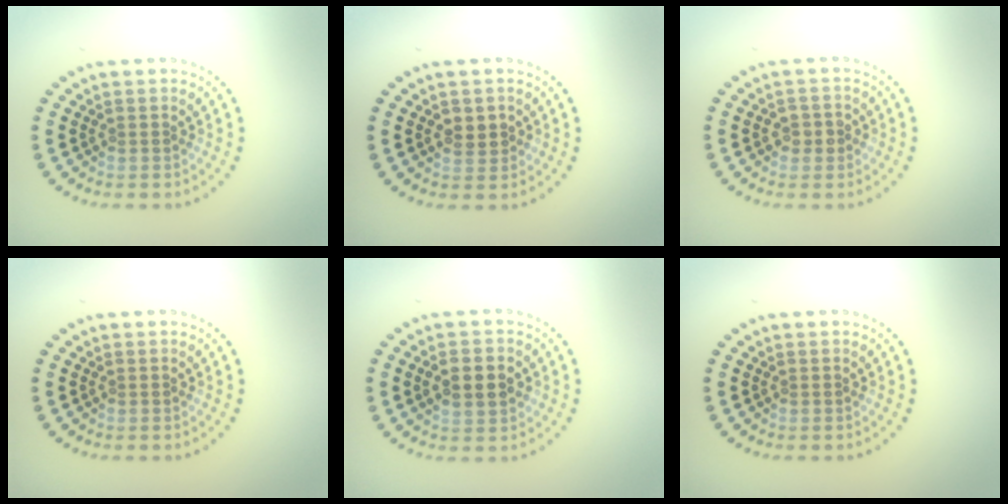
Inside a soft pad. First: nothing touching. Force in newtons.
{"total": 1.9, "press": 1.9, "slide": 0.2}
{"total": 1.8, "press": 1.8, "slide": 0.1}
{"total": 0.0}
{"total": 4.1, "press": 4.1, "slide": 0.1}
{"total": 0.0}